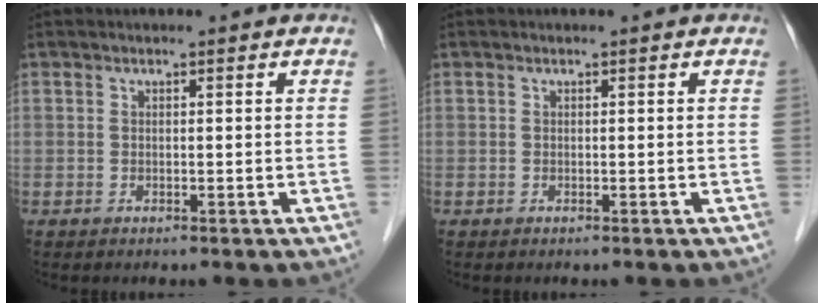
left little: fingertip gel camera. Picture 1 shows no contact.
{"total": 0.0}